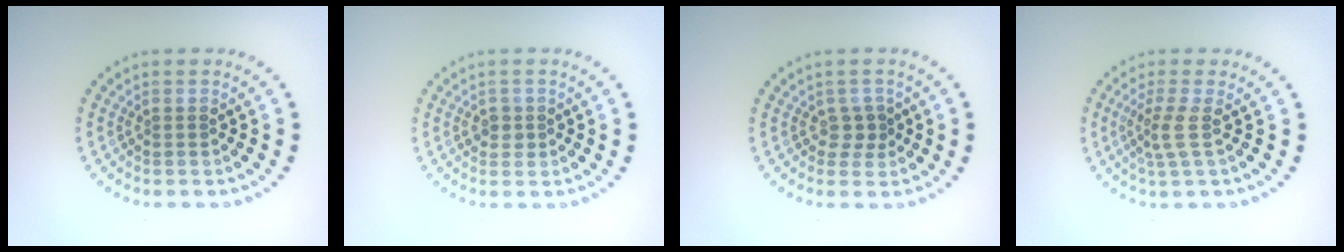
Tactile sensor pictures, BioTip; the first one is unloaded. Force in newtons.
{"total": 1.3, "press": 1.2, "slide": 0.6}
{"total": 1.4, "press": 1.2, "slide": 0.9}
{"total": 2.2, "press": 1.5, "slide": 1.5}